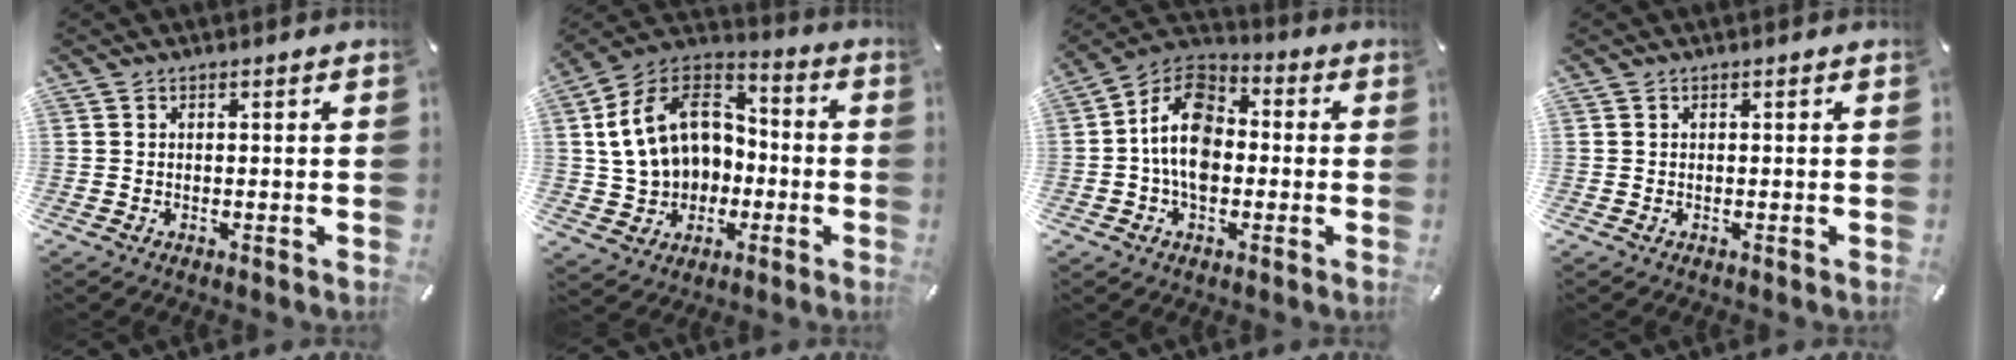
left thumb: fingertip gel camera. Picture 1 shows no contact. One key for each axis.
{"total": 16.9, "fx": 0.4, "fy": 14.1, "fz": 9.3, "tx": -0.197, "ty": 0.011, "tz": 0.016}
{"total": 12.4, "fx": -1.6, "fy": 8.6, "fz": 8.8, "tx": -0.174, "ty": 0.010, "tz": -0.034}
{"total": 0.0}